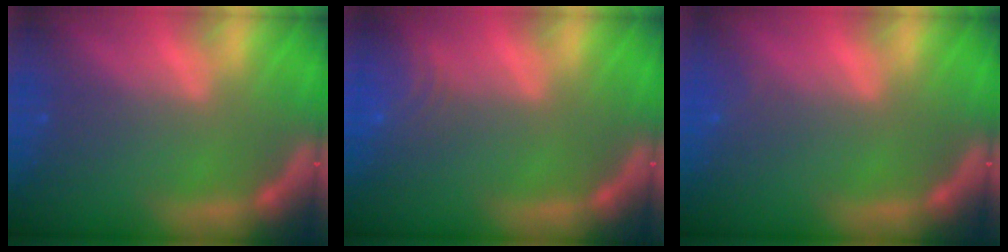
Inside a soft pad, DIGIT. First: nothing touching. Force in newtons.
{"total": 4.5}
{"total": 0.9}